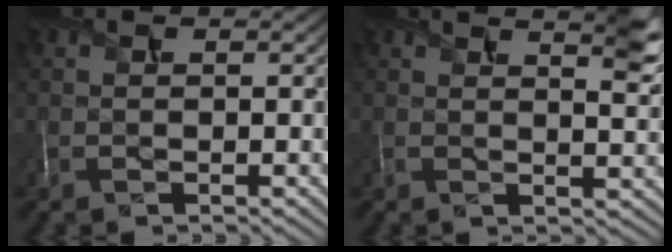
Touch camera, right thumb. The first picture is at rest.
{"total": 4.8, "force": [3.2, 1.0, 3.4], "torque": [-0.055, 0.003, 0.056]}